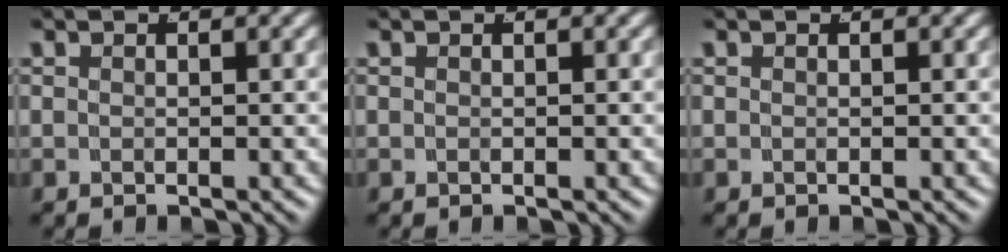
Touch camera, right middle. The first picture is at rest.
{"total": 0.0}
{"total": 0.0}